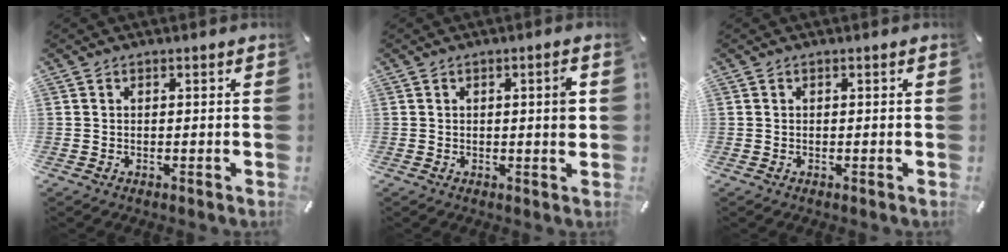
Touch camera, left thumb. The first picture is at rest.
{"total": 4.1, "force": [0.4, 0.6, 4.0], "torque": [-0.058, -0.006, 0.001]}
{"total": 0.0}